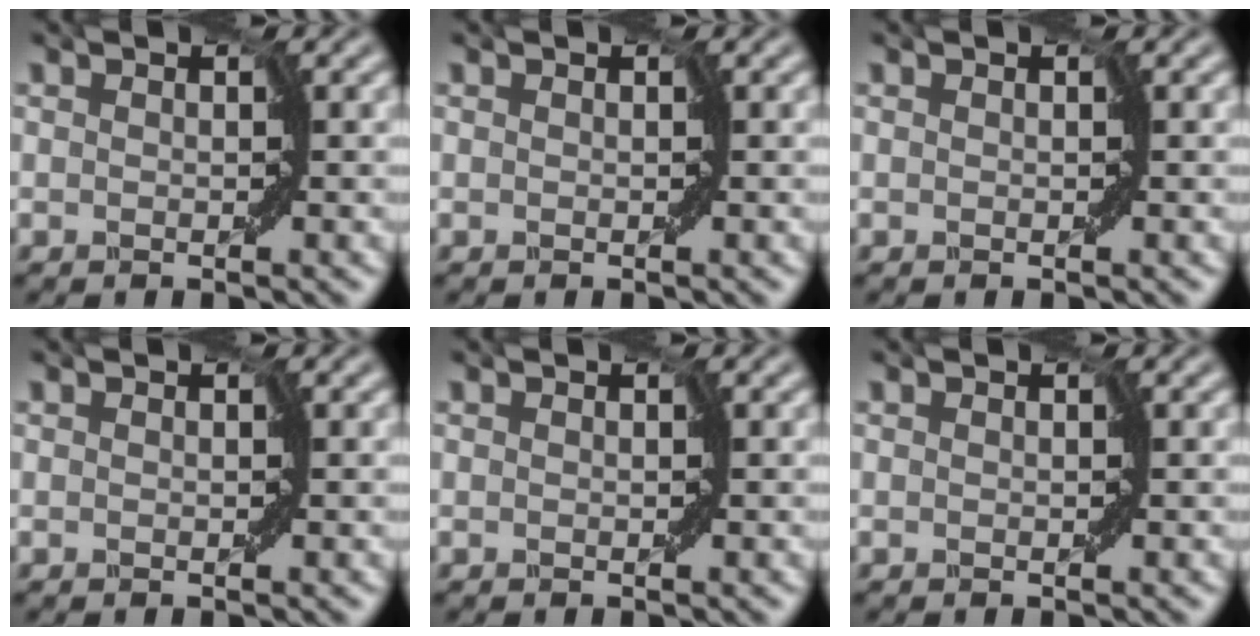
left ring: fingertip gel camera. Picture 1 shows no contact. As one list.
[{"total": 0.0}, {"total": 0.0}, {"total": 0.0}, {"total": 0.0}, {"total": 0.0}]